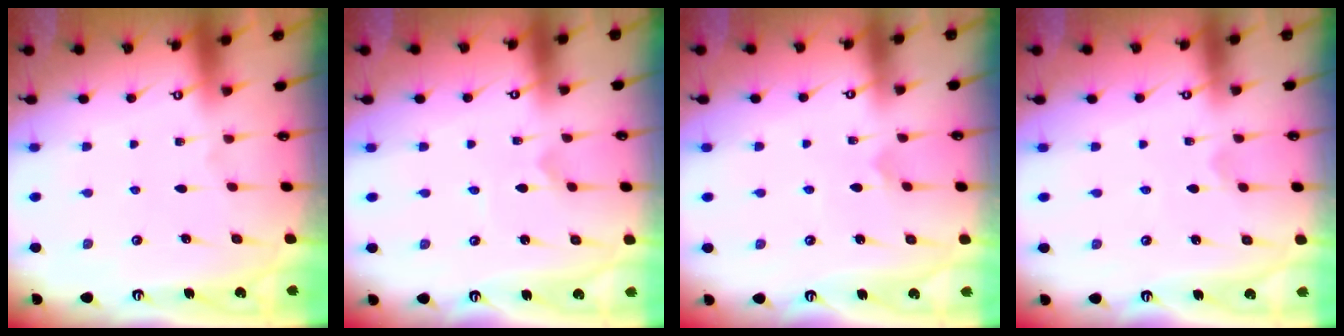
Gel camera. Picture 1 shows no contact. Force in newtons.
{"total": 0.8, "press": 0.8, "slide": 0.1}
{"total": 2.9, "press": 2.9, "slide": 0.2}
{"total": 1.0, "press": 1.0, "slide": 0.3}